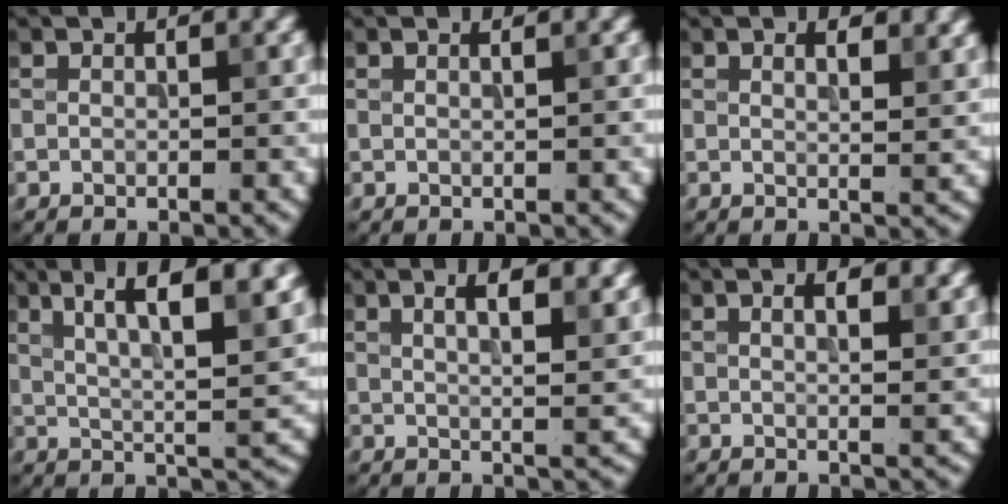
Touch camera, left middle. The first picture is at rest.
{"total": 1.1, "force": [0.6, 0.5, 0.8], "torque": [-0.002, -0.004, -0.001]}
{"total": 2.9, "force": [1.6, 1.1, 2.2], "torque": [-0.025, 0.001, 0.021]}
{"total": 10.3, "force": [5.0, 2.8, 8.6], "torque": [-0.121, 0.016, 0.076]}
{"total": 7.4, "force": [3.8, 2.8, 5.7], "torque": [-0.043, 0.027, 0.032]}
{"total": 3.8, "force": [1.8, 1.5, 3.0], "torque": [-0.026, 0.009, 0.012]}